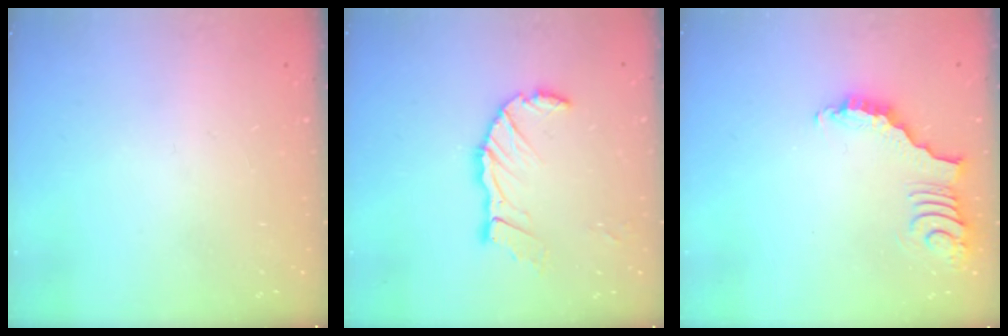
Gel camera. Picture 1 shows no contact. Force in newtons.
{"total": 11.4, "press": 11.3, "slide": 1.3}
{"total": 3.8, "press": 3.8, "slide": 0.7}